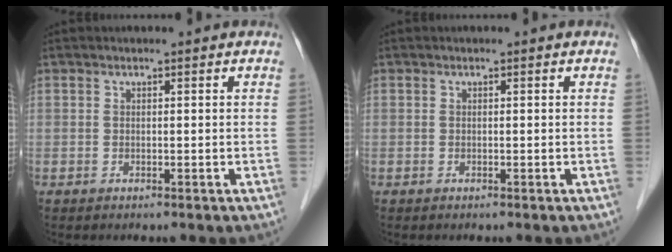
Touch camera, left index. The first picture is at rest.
{"total": 0.0}